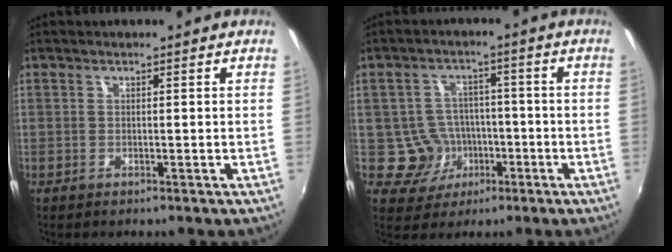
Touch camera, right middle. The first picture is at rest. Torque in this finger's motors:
{"motor_torque": [0.06, -0.31, -0.08, -0.06]}